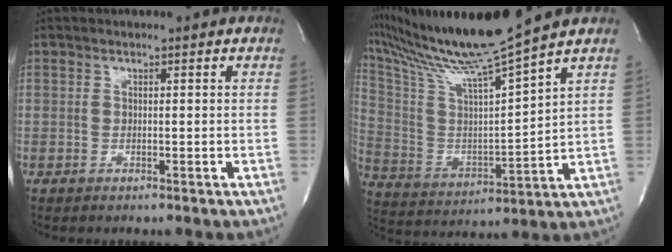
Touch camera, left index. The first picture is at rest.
{"total": 17.3, "force": [14.7, -2.5, 8.9], "torque": [-0.179, -0.025, 0.273]}